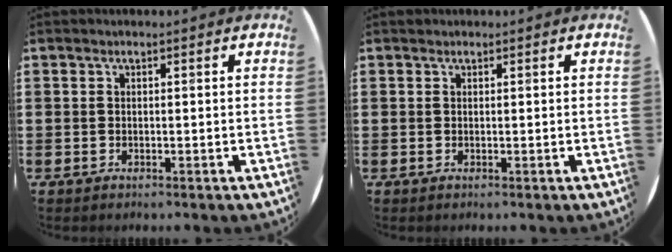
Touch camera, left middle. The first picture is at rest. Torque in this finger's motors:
{"motor_torque": [0.06, 0.00, -0.02, -0.01]}